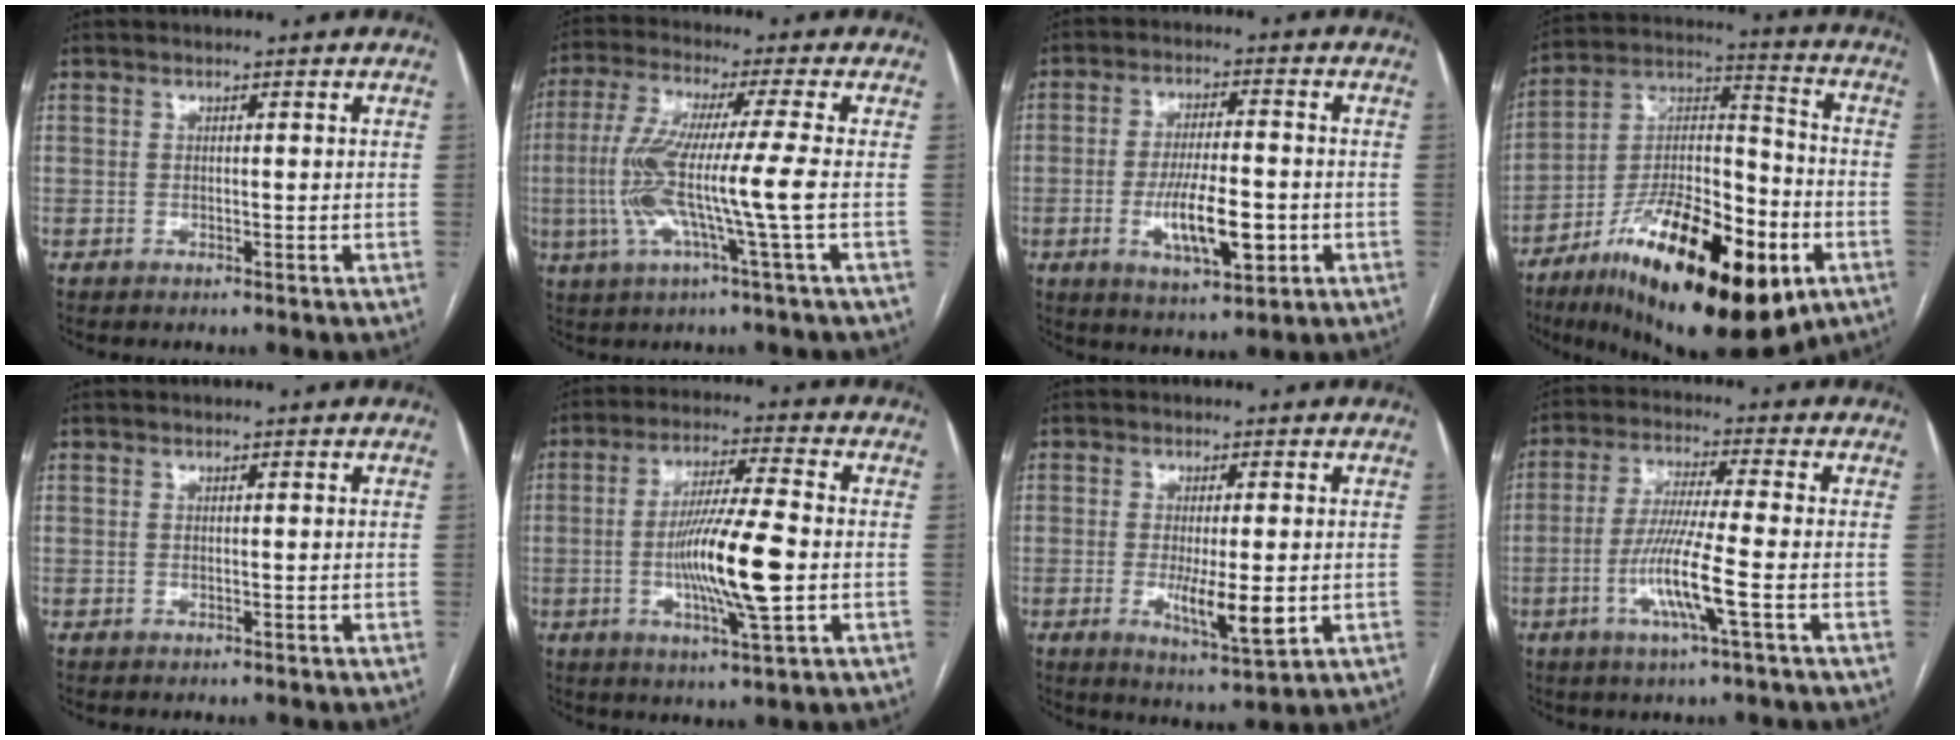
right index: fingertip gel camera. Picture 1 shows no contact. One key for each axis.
{"total": 11.6, "fx": -2.0, "fy": -1.0, "fz": 11.4, "tx": -0.231, "ty": -0.003, "tz": -0.042}
{"total": 10.3, "fx": -2.6, "fy": 2.8, "fz": 9.6, "tx": -0.175, "ty": -0.006, "tz": -0.037}
{"total": 26.3, "fx": -12.2, "fy": 8.7, "fz": 21.6, "tx": -0.336, "ty": -0.002, "tz": -0.187}
{"total": 0.0}
{"total": 13.0, "fx": -2.0, "fy": 0.7, "fz": 12.8, "tx": -0.238, "ty": -0.009, "tz": -0.038}
{"total": 7.5, "fx": -1.3, "fy": 1.4, "fz": 7.3, "tx": -0.125, "ty": -0.018, "tz": -0.018}
{"total": 9.6, "fx": -3.1, "fy": -0.4, "fz": 9.0, "tx": -0.178, "ty": -0.012, "tz": -0.062}